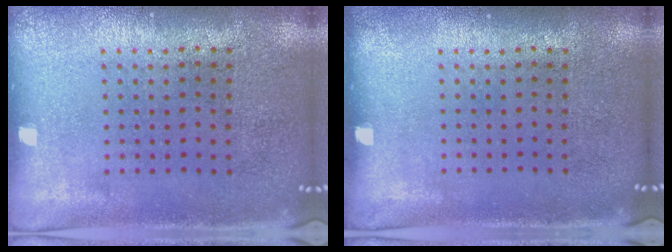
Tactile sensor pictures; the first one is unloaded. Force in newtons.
{"total": 0.0}